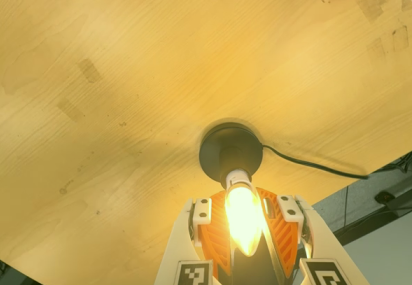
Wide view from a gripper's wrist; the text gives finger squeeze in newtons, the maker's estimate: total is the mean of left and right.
{"total": 14.4, "left": 13.4, "right": 15.3}